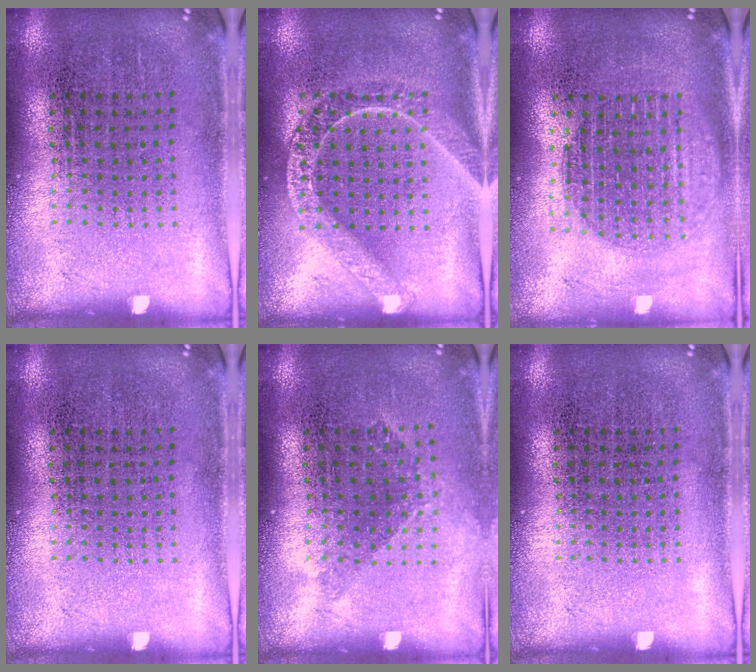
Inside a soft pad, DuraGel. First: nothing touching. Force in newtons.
{"total": 1.6, "press": 1.5, "slide": 0.4}
{"total": 1.7, "press": 1.5, "slide": 0.9}
{"total": 0.0}
{"total": 1.1, "press": 0.8, "slide": 0.7}
{"total": 0.0}